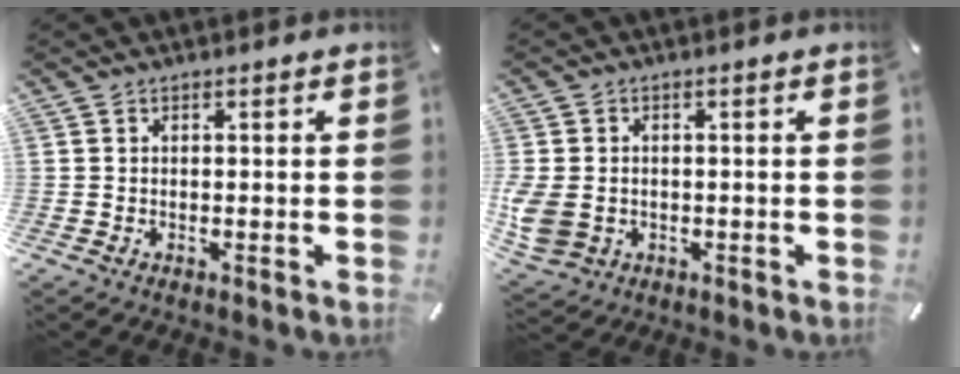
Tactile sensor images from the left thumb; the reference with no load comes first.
{"total": 6.5, "force": [-0.9, 5.3, 3.7], "torque": [-0.104, 0.000, -0.017]}